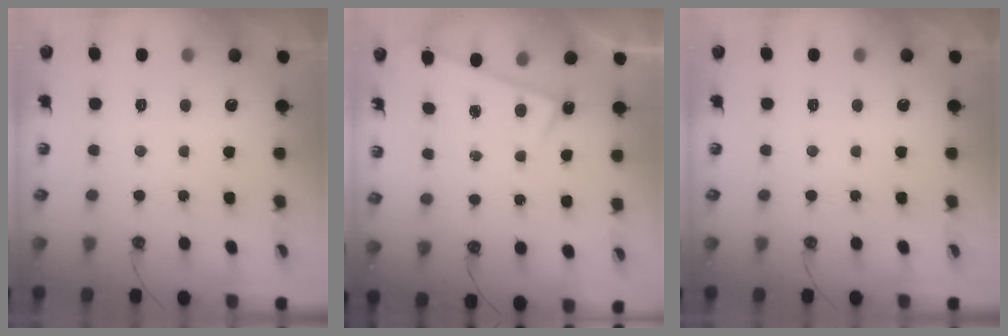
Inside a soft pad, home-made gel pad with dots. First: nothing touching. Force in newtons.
{"total": 0.9, "press": 0.0, "slide": 0.9}
{"total": 0.0}